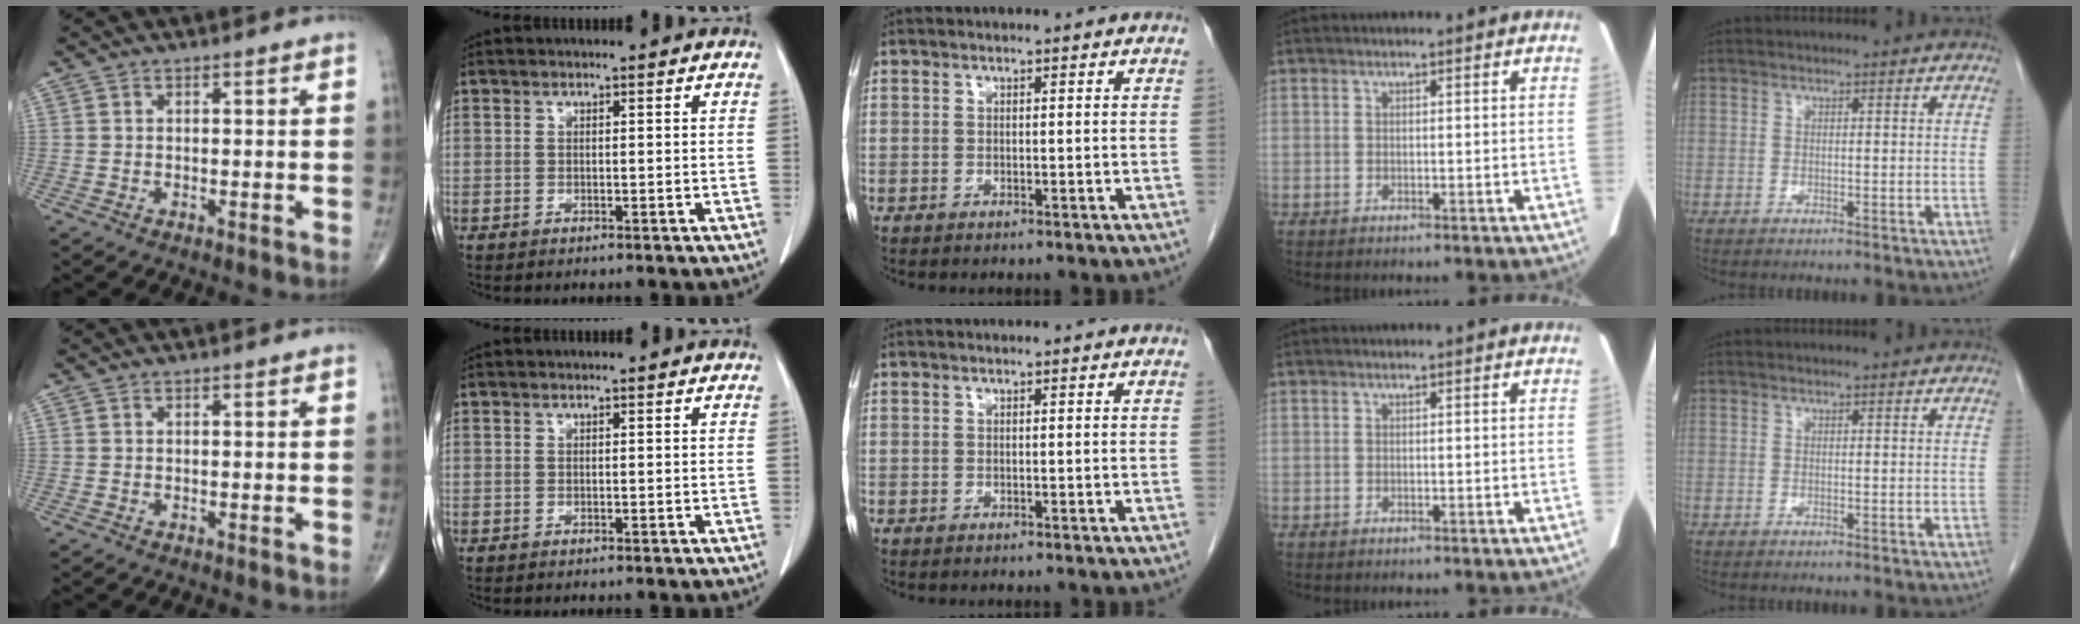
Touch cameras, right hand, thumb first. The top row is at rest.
{}